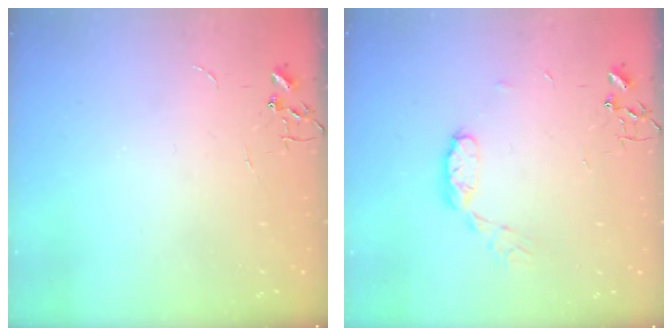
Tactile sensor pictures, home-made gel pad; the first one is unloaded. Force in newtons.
{"total": 7.3, "press": 7.3, "slide": 0.4}